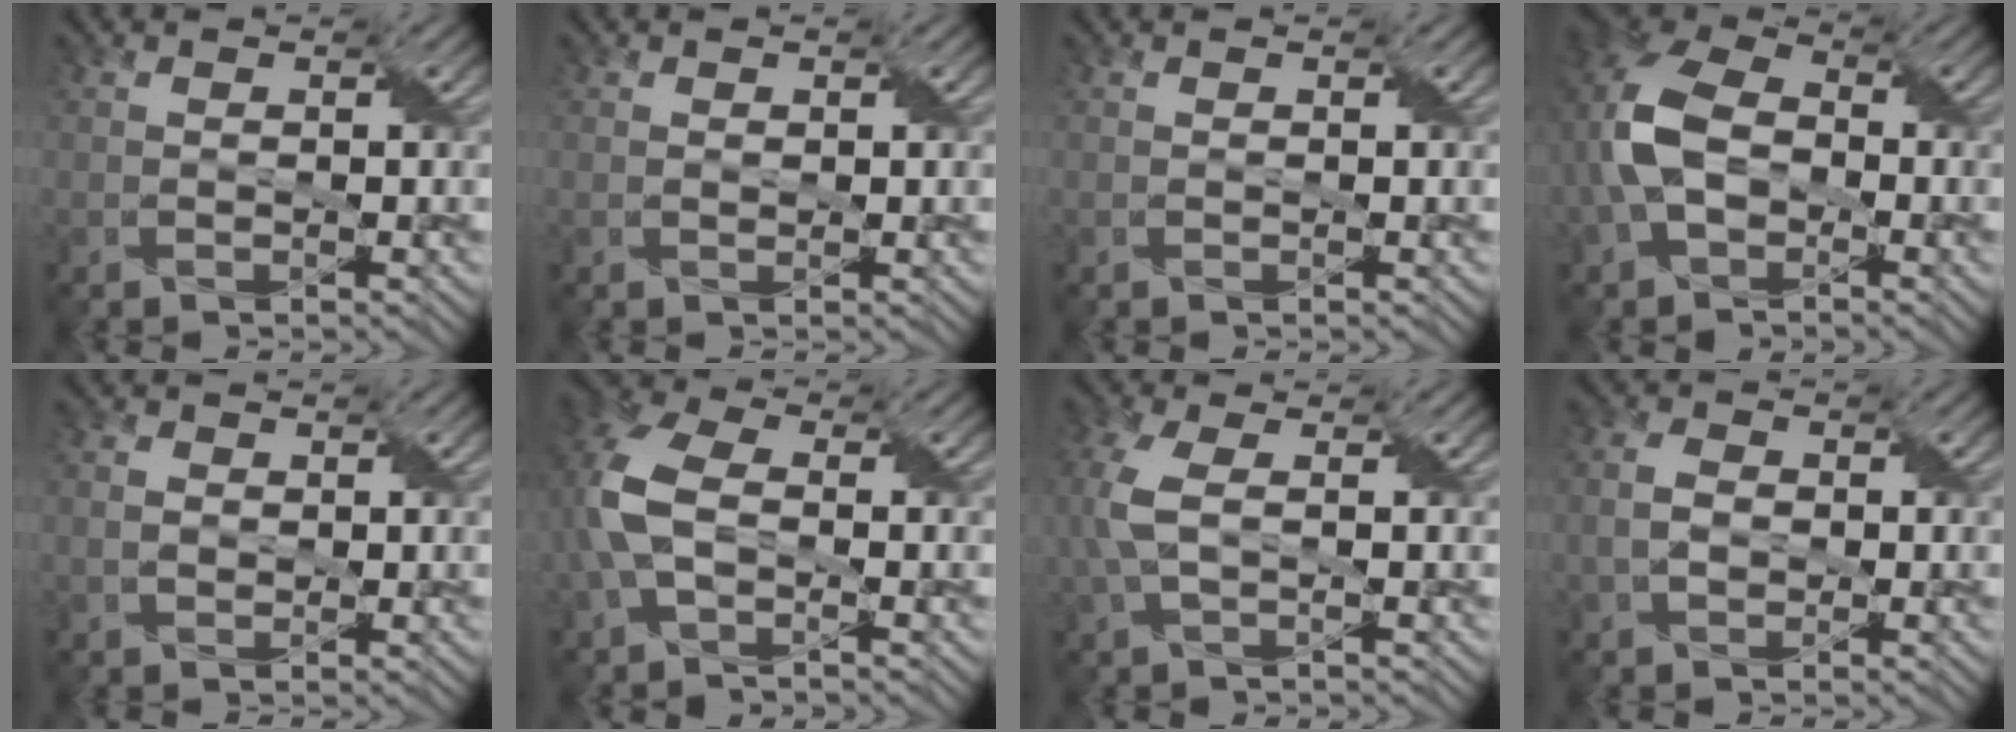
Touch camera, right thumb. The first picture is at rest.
{"total": 0.6, "force": [0.3, 0.4, 0.4], "torque": [-0.009, -0.001, 0.006]}
{"total": 0.0}
{"total": 9.2, "force": [-1.2, 6.2, 6.7], "torque": [-0.171, 0.005, -0.033]}
{"total": 2.1, "force": [0.1, 1.7, 1.2], "torque": [-0.034, 0.002, 0.002]}
{"total": 7.3, "force": [-0.6, 4.3, 5.8], "torque": [-0.156, 0.011, -0.022]}
{"total": 5.0, "force": [0.5, 2.4, 4.3], "torque": [-0.126, 0.010, 0.008]}
{"total": 3.1, "force": [-0.4, 2.2, 2.1], "torque": [-0.054, 0.003, -0.011]}